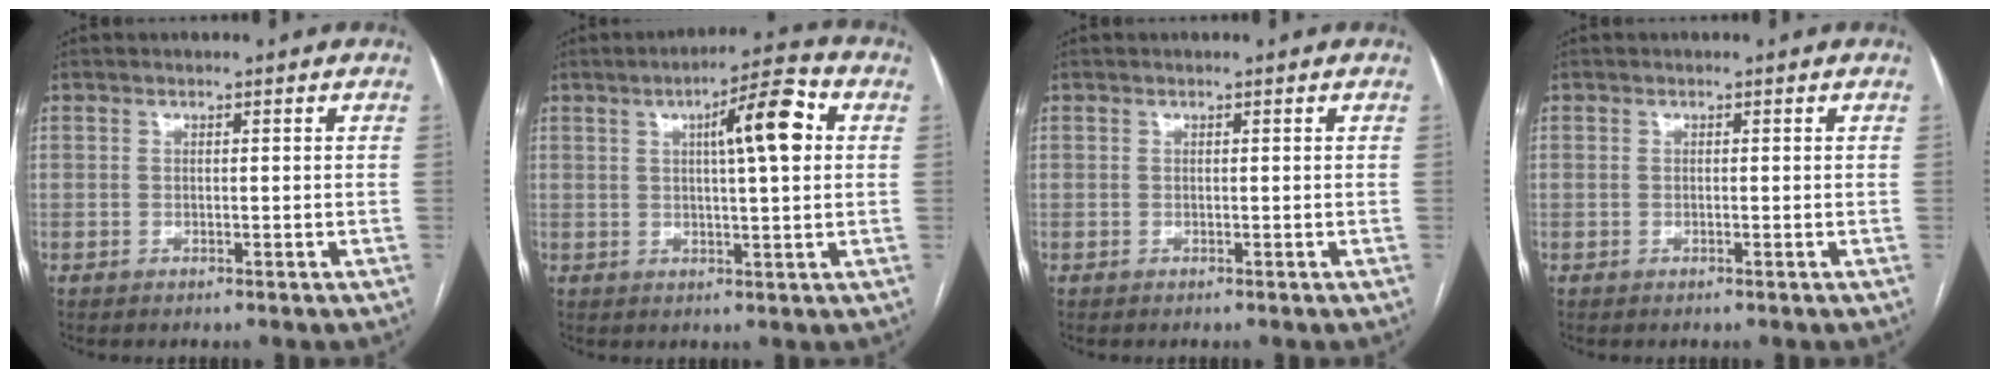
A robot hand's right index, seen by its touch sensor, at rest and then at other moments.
{"total": 9.5, "force": [2.4, 1.3, 9.1], "torque": [-0.137, 0.019, 0.034]}
{"total": 0.0}
{"total": 0.0}